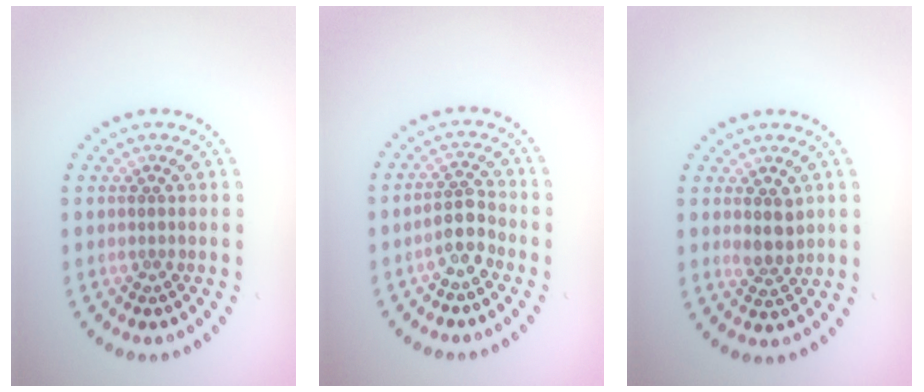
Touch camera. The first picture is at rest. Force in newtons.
{"total": 2.5, "press": 2.2, "slide": 1.1}
{"total": 2.0, "press": 1.8, "slide": 0.8}